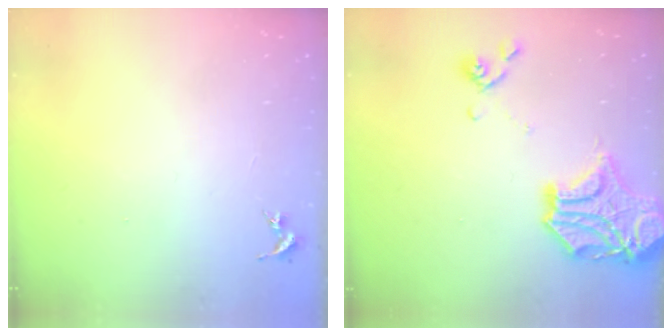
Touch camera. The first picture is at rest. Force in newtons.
{"total": 15.9, "press": 15.6, "slide": 2.9}